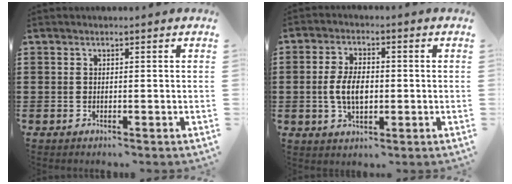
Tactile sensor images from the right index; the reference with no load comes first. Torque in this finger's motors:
{"motor_torque": [1.52, -0.48, 0.77, 0.16]}